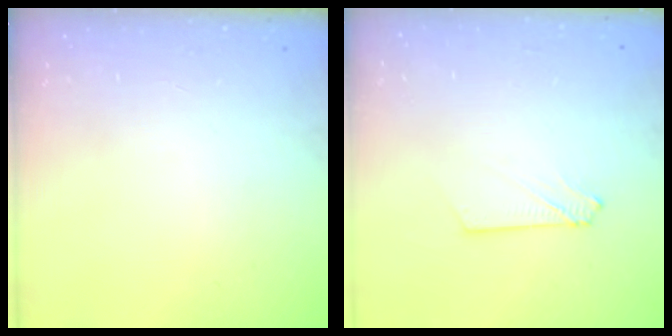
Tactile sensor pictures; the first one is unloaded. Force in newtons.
{"total": 3.0, "press": 3.0, "slide": 0.4}